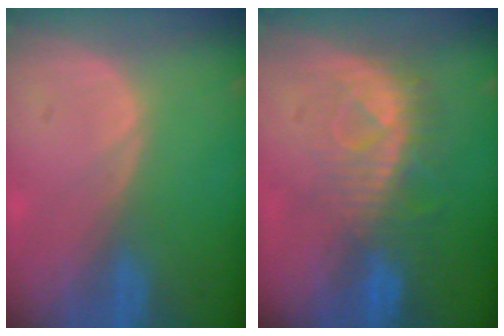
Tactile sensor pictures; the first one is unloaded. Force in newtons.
{"total": 8.2, "press": 7.4, "slide": 3.6}